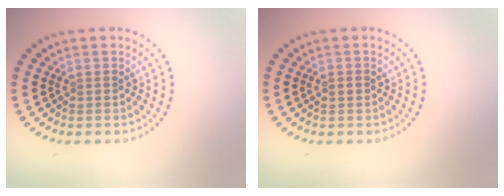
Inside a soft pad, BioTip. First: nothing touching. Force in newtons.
{"total": 1.1, "press": 1.1, "slide": 0.0}